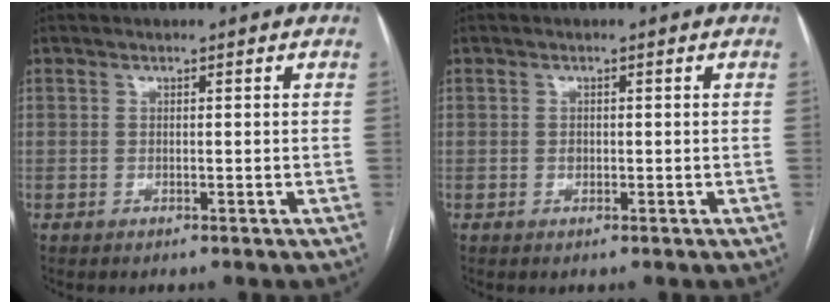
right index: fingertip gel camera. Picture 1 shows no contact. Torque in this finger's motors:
{"motor_torque": [0.31, 0.00, -0.01, 0.02]}